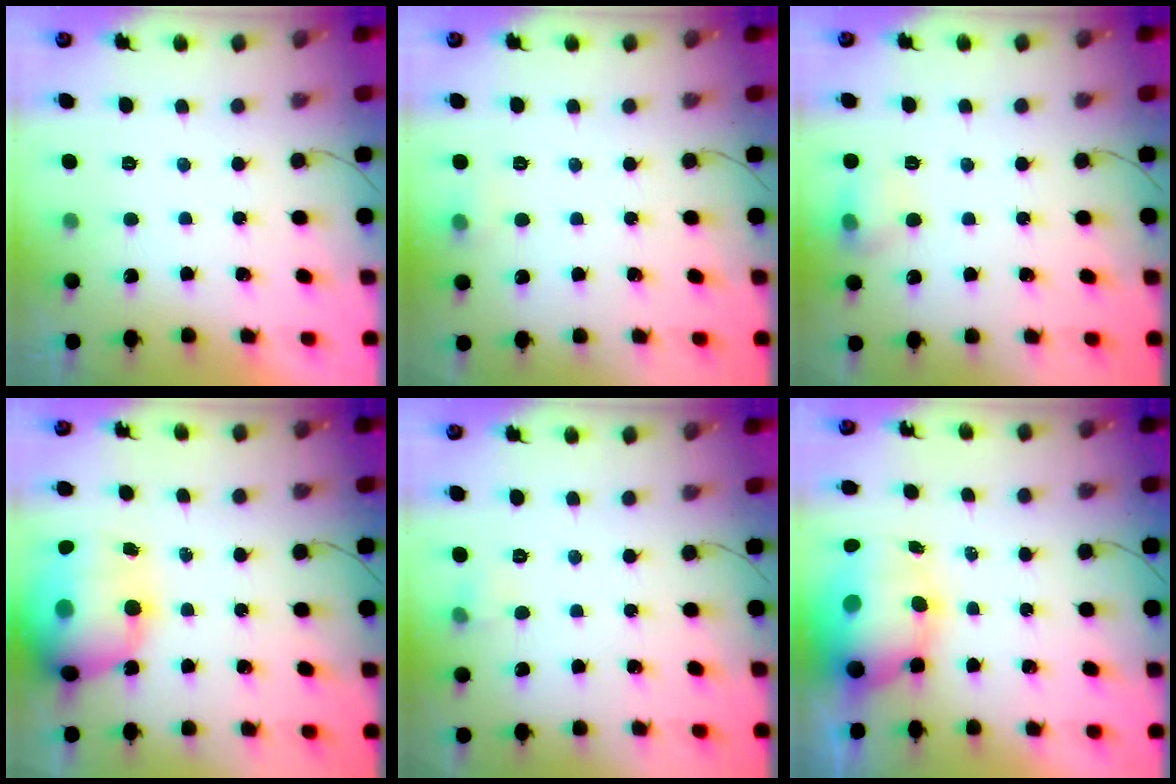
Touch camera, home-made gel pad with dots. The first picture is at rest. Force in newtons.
{"total": 5.4, "press": 5.3, "slide": 1.2}
{"total": 7.6, "press": 7.5, "slide": 1.4}
{"total": 20.7, "press": 20.1, "slide": 5.1}
{"total": 3.7, "press": 3.5, "slide": 1.2}
{"total": 13.6, "press": 13.1, "slide": 3.4}